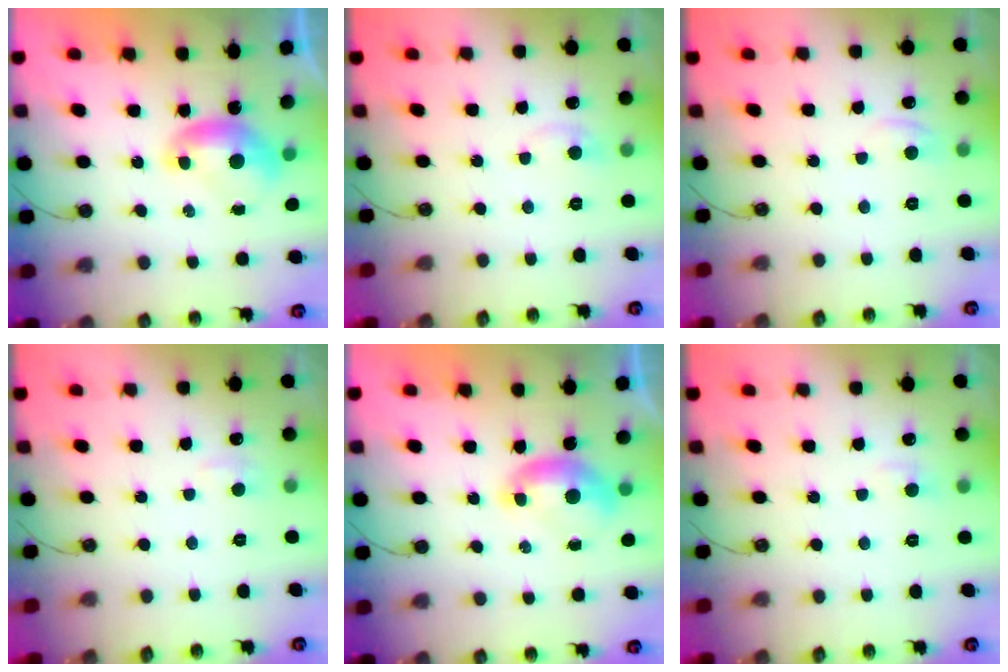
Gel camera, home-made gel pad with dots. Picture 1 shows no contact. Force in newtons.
{"total": 2.0, "press": 1.7, "slide": 1.1}
{"total": 1.0, "press": 0.8, "slide": 0.5}
{"total": 2.1, "press": 2.0, "slide": 0.6}
{"total": 0.6, "press": 0.3, "slide": 0.5}
{"total": 0.7, "press": 0.3, "slide": 0.7}